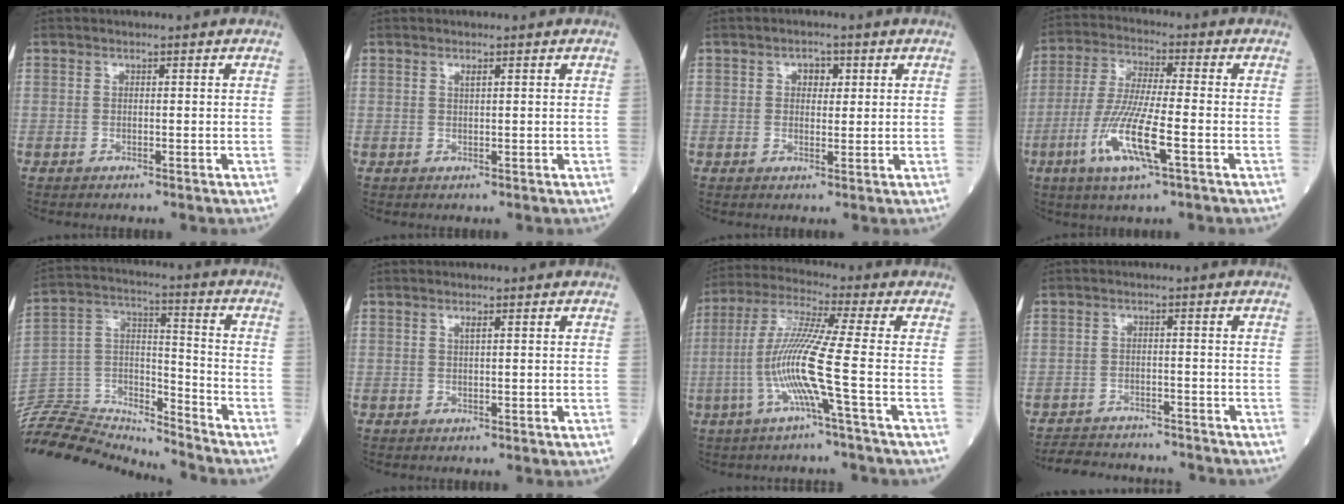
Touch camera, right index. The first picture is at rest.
{"total": 0.6, "force": [0.4, 0.0, 0.5], "torque": [-0.011, -0.002, 0.007]}
{"total": 2.5, "force": [0.9, 1.6, 1.7], "torque": [-0.022, 0.008, 0.013]}
{"total": 11.2, "force": [-4.1, 0.8, 10.4], "torque": [-0.214, -0.017, -0.080]}
{"total": 18.8, "force": [-18.5, 1.5, 2.5], "torque": [-0.042, 0.039, -0.318]}
{"total": 0.8, "force": [0.4, 0.0, 0.7], "torque": [-0.015, -0.001, 0.007]}
{"total": 10.5, "force": [-2.9, -1.6, 10.0], "torque": [-0.207, -0.001, -0.063]}
{"total": 9.7, "force": [-9.1, 2.4, 2.0], "torque": [-0.033, 0.008, -0.125]}